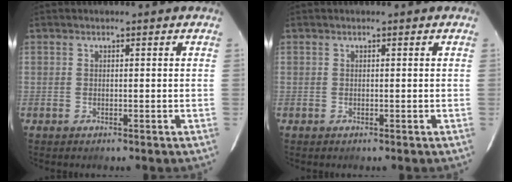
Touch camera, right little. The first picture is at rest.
{"total": 0.0}